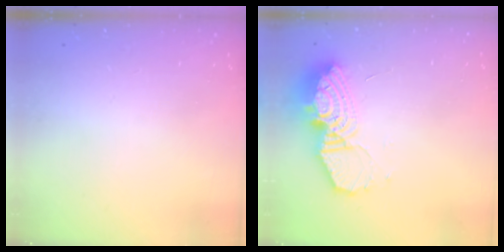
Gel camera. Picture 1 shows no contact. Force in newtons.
{"total": 14.6, "press": 14.5, "slide": 1.5}